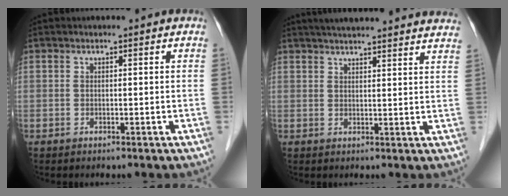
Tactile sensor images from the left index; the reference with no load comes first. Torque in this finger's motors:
{"motor_torque": [0.02, -0.66, 0.22, 0.11]}